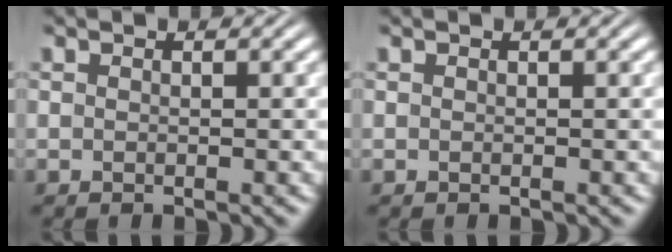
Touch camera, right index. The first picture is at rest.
{"total": 0.0}